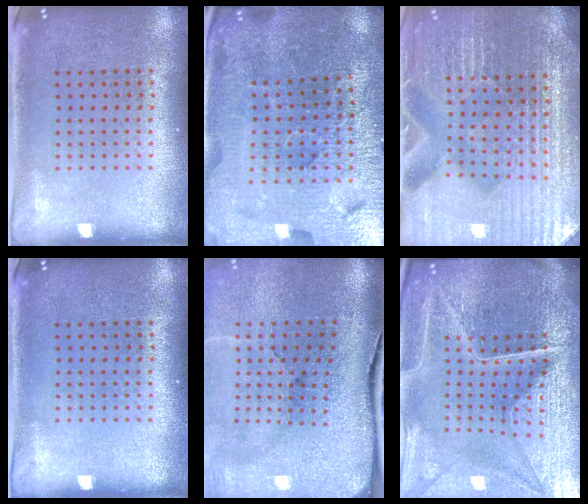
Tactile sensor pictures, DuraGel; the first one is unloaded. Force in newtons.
{"total": 4.8, "press": 4.6, "slide": 1.3}
{"total": 5.4, "press": 5.0, "slide": 2.1}
{"total": 0.0}
{"total": 5.1, "press": 4.1, "slide": 3.1}
{"total": 6.7, "press": 5.9, "slide": 3.1}